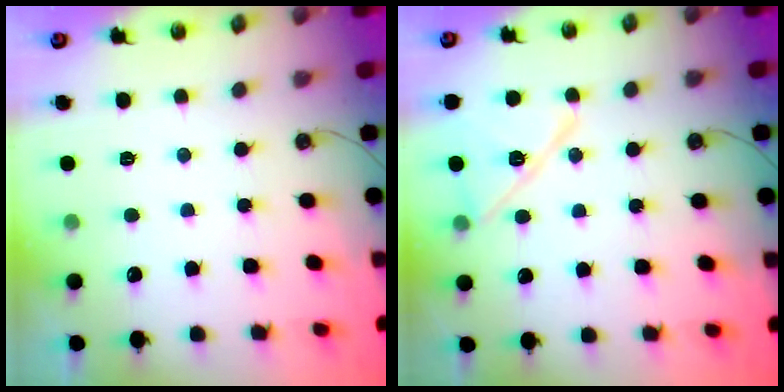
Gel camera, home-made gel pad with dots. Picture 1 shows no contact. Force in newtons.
{"total": 12.7, "press": 12.6, "slide": 1.3}